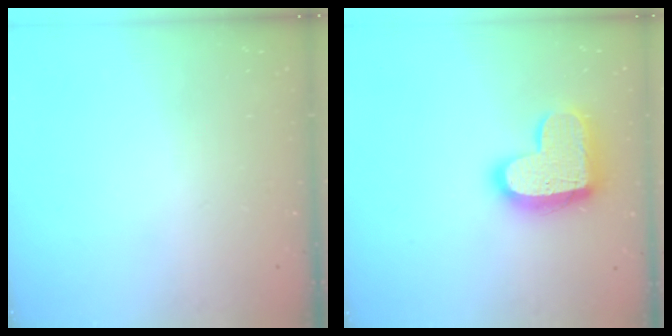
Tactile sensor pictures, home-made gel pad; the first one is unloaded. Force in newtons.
{"total": 17.2, "press": 17.1, "slide": 1.3}